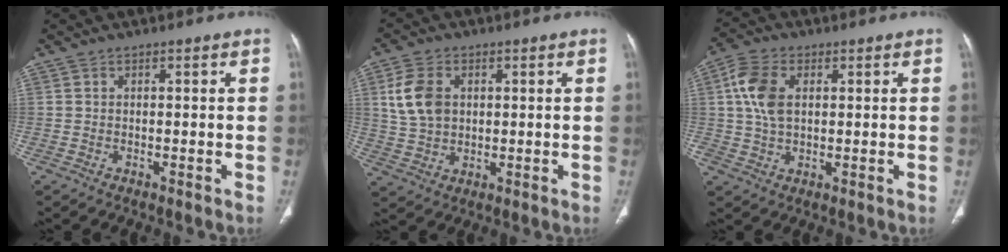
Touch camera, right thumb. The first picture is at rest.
{"total": 8.6, "force": [2.1, 6.1, 5.6], "torque": [-0.099, -0.003, 0.046]}
{"total": 8.0, "force": [1.9, 4.9, 6.0], "torque": [-0.126, 0.007, 0.035]}